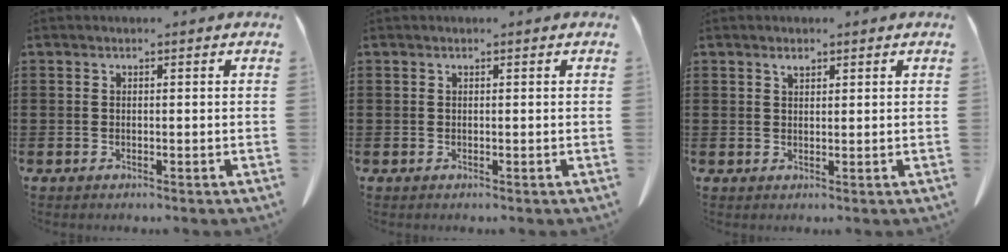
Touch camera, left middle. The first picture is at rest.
{"total": 0.0}
{"total": 1.3, "force": [1.0, 0.4, 0.7], "torque": [-0.009, -0.004, 0.017]}